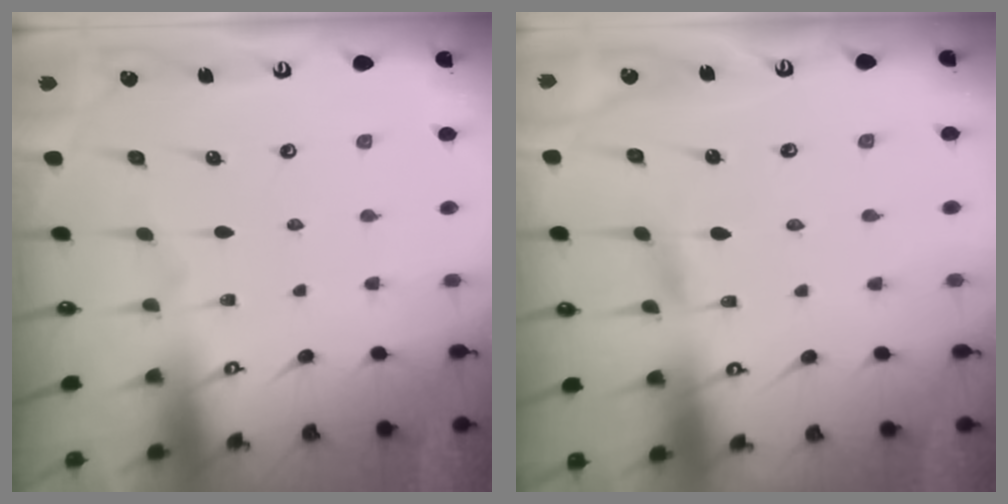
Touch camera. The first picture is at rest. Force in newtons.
{"total": 1.6, "press": 1.6, "slide": 0.2}